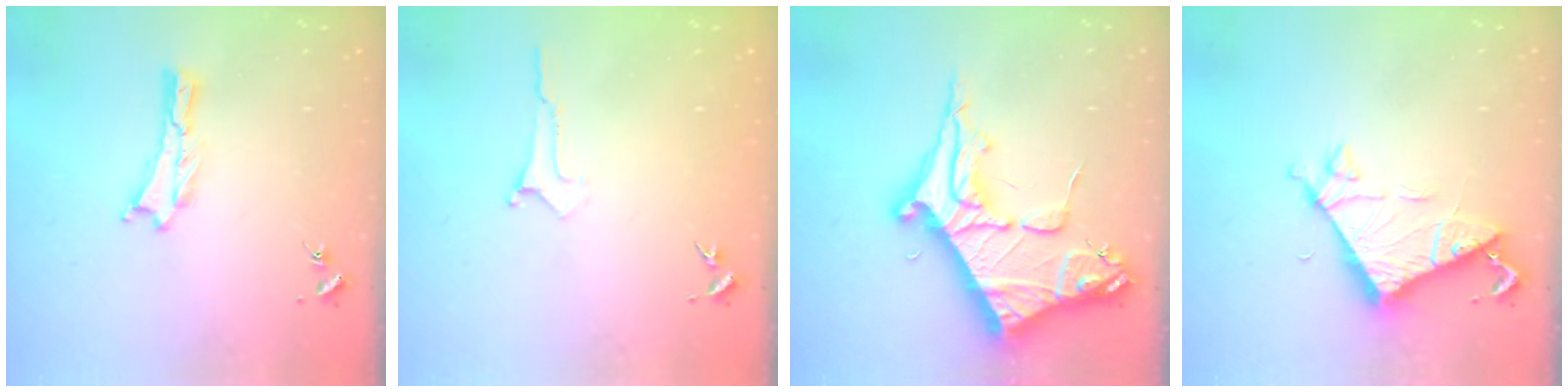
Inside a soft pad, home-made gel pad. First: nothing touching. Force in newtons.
{"total": 0.0}
{"total": 10.6, "press": 10.6, "slide": 1.2}
{"total": 6.7, "press": 6.7, "slide": 0.6}